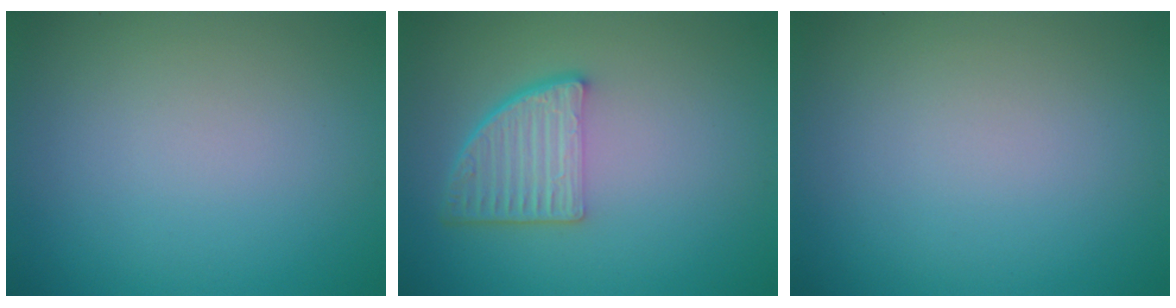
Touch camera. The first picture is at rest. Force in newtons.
{"total": 4.9, "press": 3.6, "slide": 3.4}
{"total": 0.0}